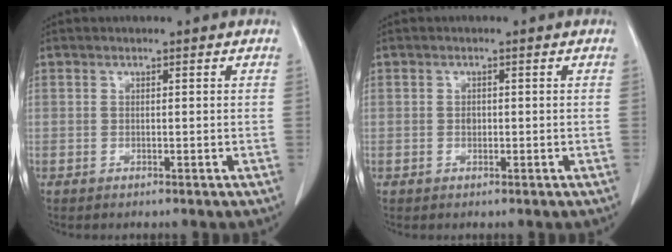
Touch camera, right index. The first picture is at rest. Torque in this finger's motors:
{"motor_torque": [0.12, -0.09, 0.08, 0.03]}